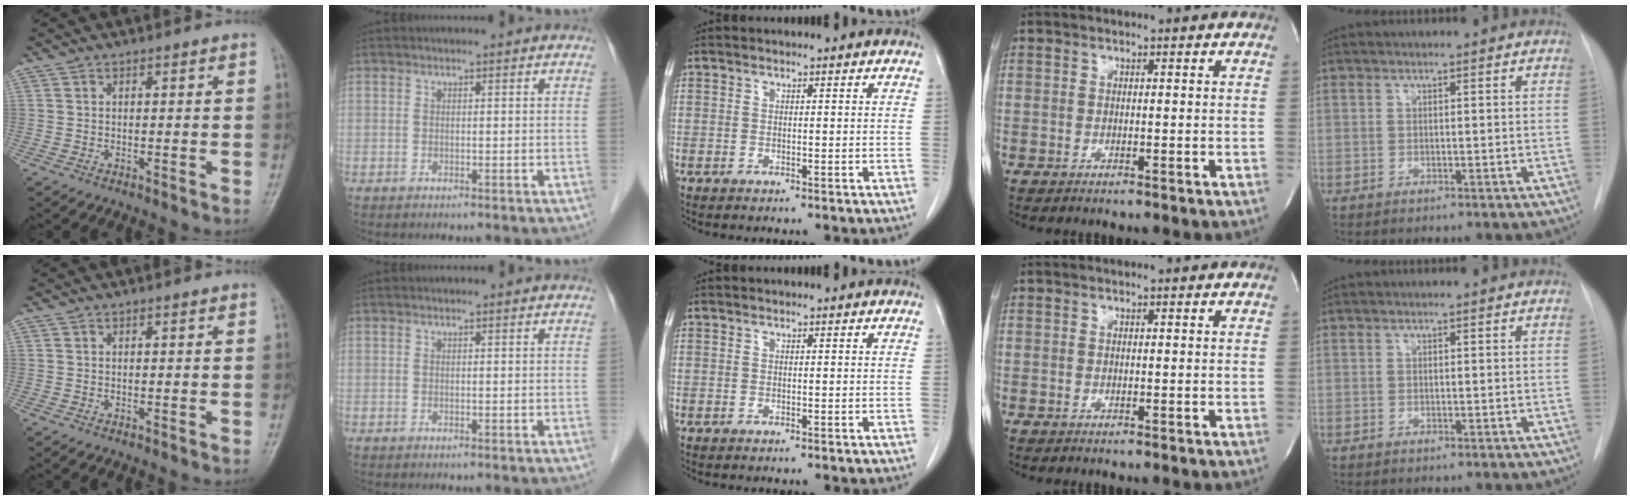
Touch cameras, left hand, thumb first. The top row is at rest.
{}